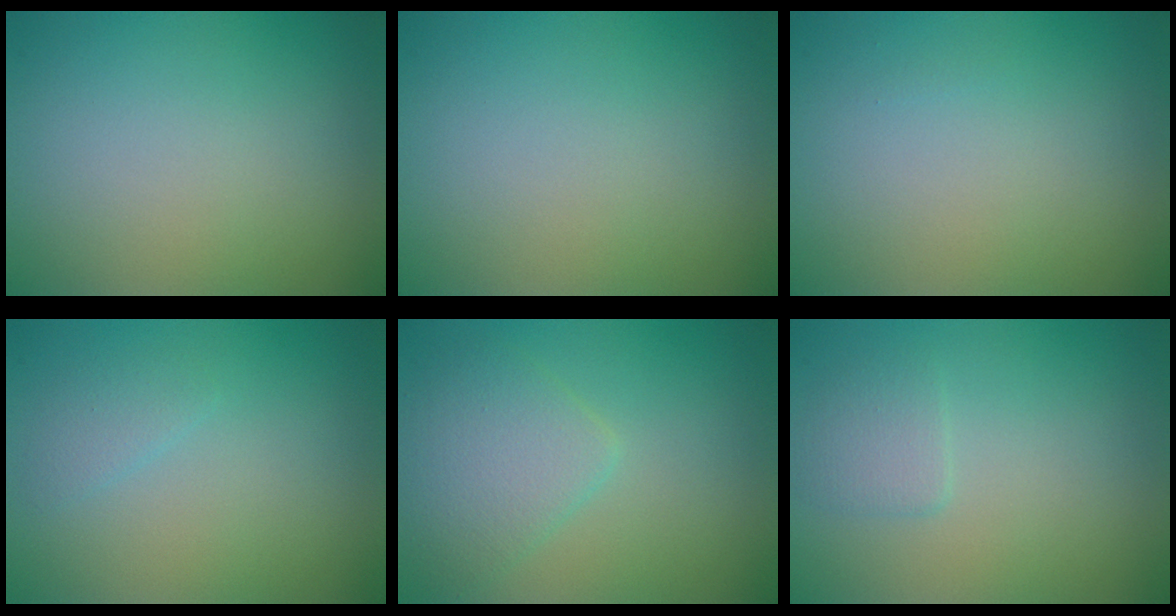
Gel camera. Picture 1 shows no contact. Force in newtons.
{"total": 0.0}
{"total": 0.0}
{"total": 1.1, "press": 1.1, "slide": 0.1}
{"total": 3.7, "press": 3.7, "slide": 0.0}
{"total": 1.4, "press": 1.4, "slide": 0.1}